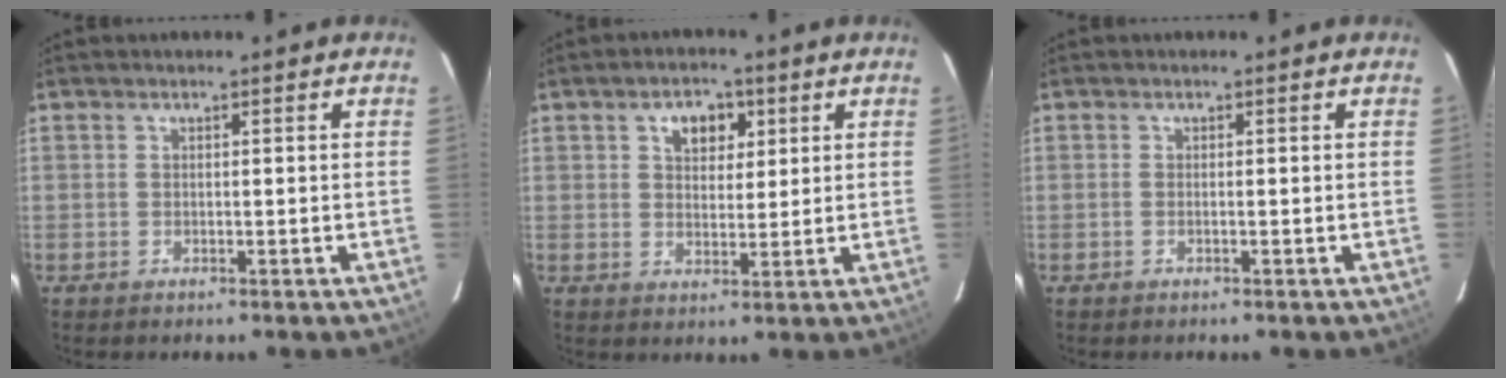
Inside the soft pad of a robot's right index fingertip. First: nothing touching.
{"total": 5.6, "force": [2.5, 3.7, 3.4], "torque": [-0.051, 0.014, 0.043]}
{"total": 0.0}